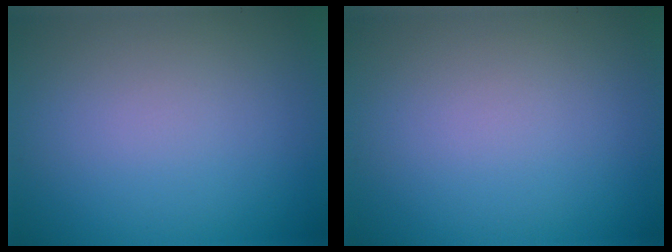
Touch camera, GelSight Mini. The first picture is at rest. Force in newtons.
{"total": 0.0}